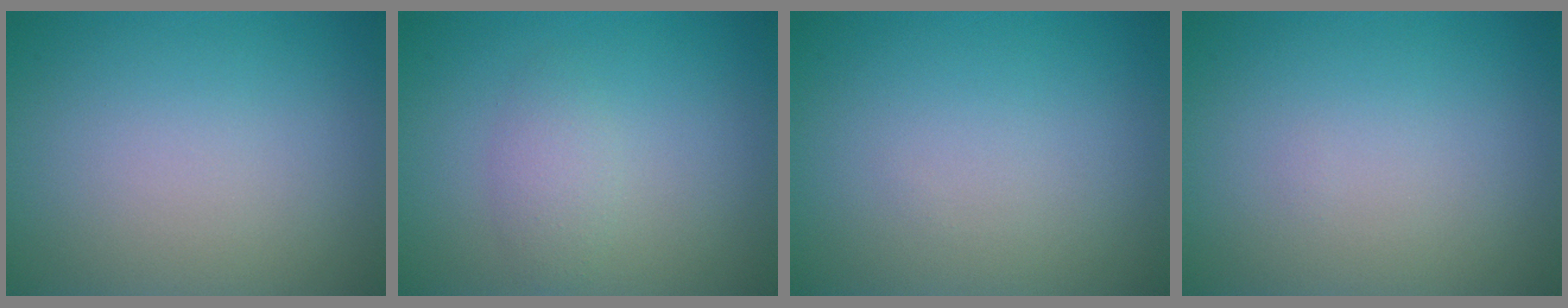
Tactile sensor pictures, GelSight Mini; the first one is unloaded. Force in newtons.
{"total": 1.8, "press": 1.8, "slide": 0.0}
{"total": 0.0}
{"total": 0.0}